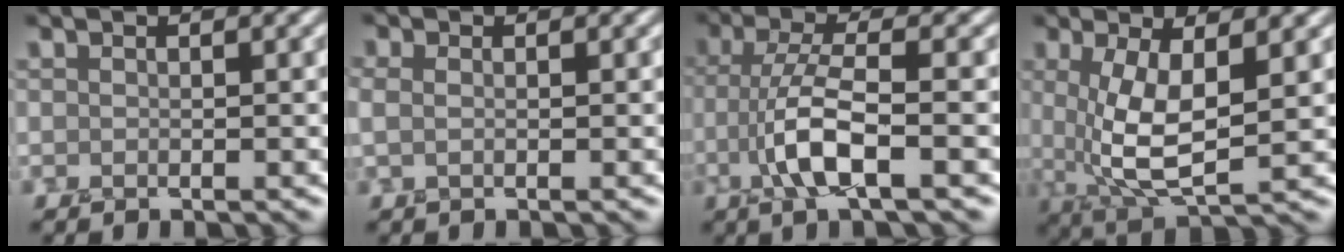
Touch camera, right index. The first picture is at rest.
{"total": 1.0, "force": [0.2, 0.6, 0.7], "torque": [-0.017, 0.000, -0.003]}
{"total": 5.5, "force": [-1.8, 1.4, 5.0], "torque": [-0.108, 0.005, -0.040]}
{"total": 6.8, "force": [0.6, 2.4, 6.4], "torque": [-0.133, -0.013, 0.015]}